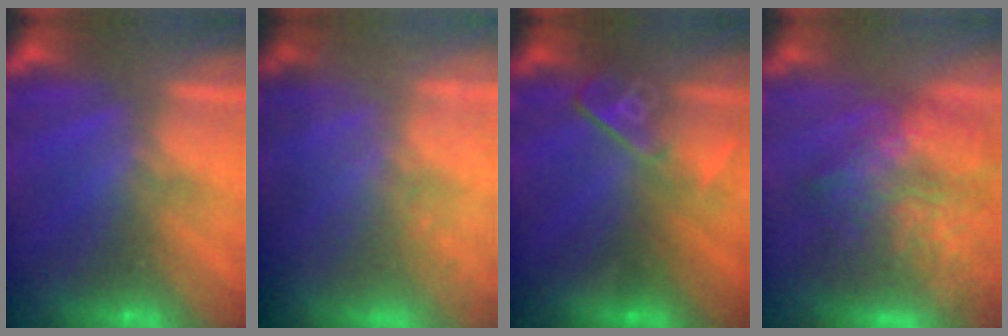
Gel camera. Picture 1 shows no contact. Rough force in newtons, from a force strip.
{"total": 7.7}
{"total": 2.7}
{"total": 7.9}